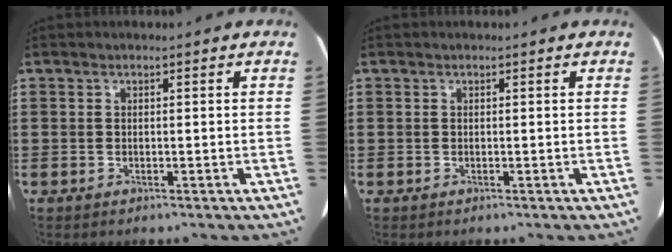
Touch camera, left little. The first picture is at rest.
{"total": 0.0}